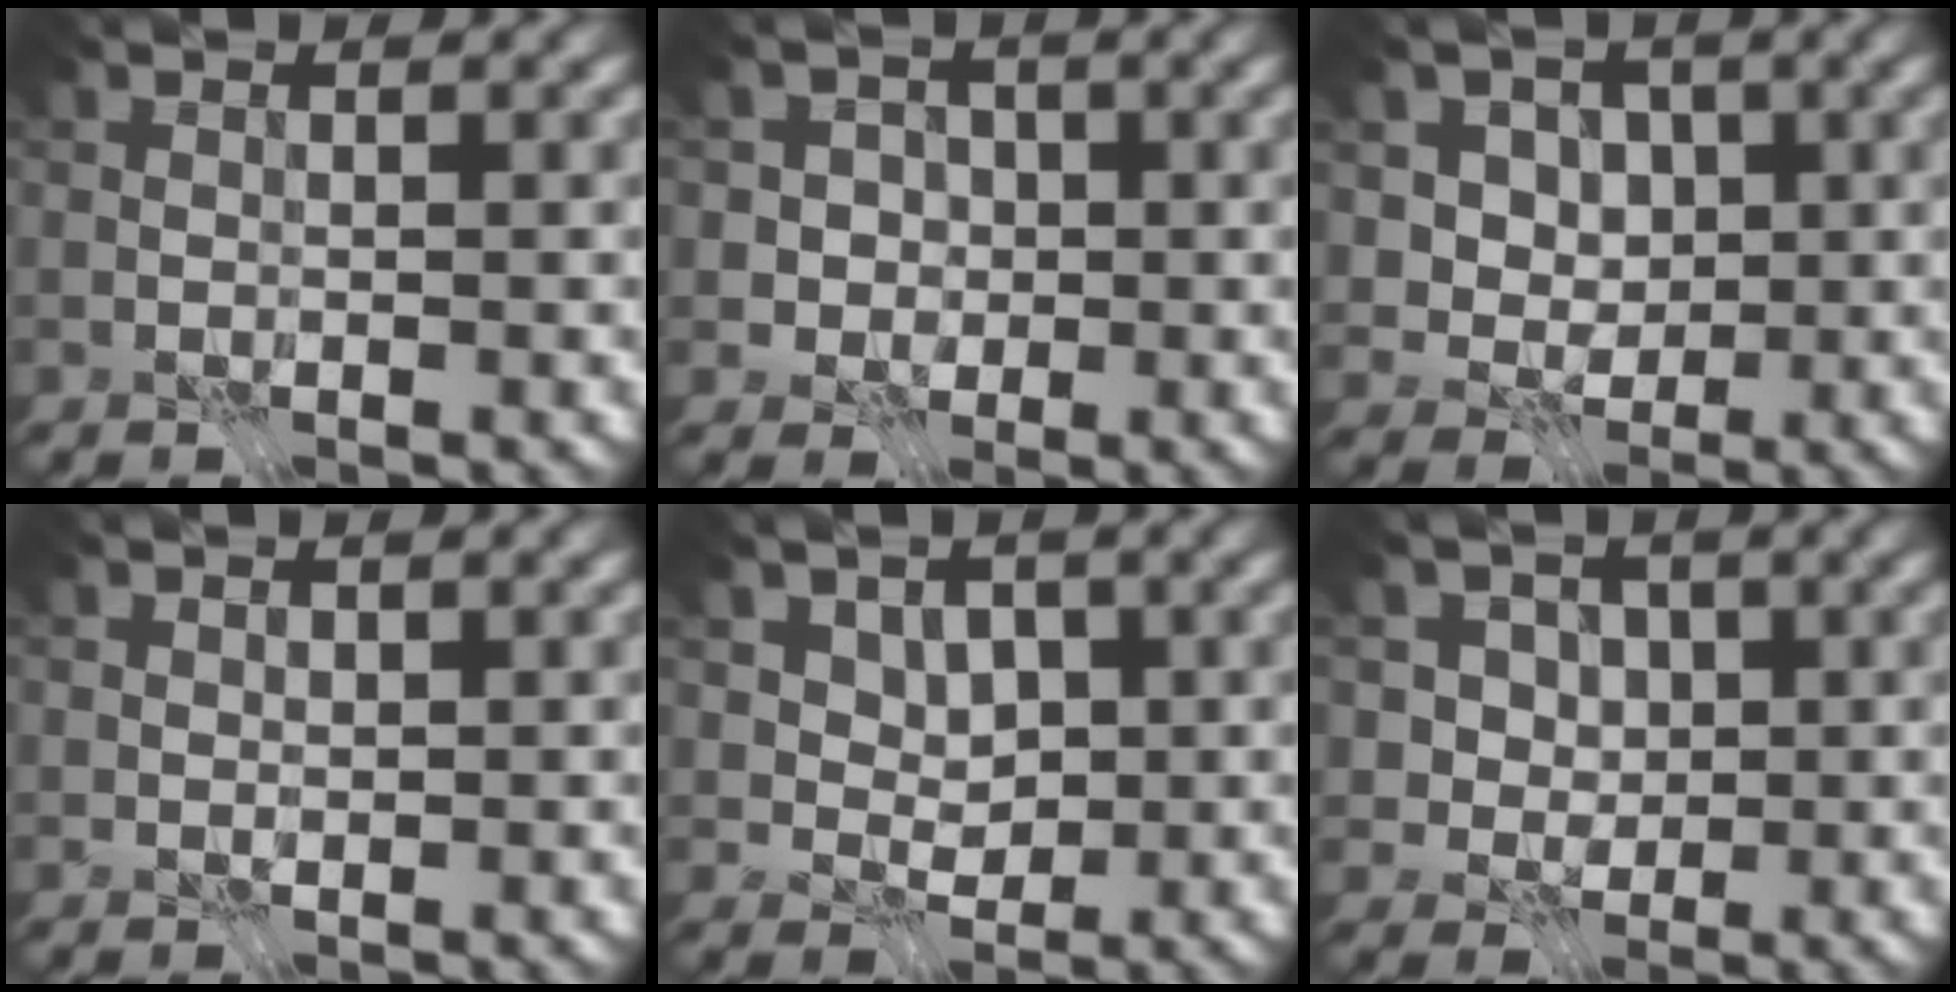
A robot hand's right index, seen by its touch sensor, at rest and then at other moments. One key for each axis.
{"total": 2.9, "fx": -0.1, "fy": 2.8, "fz": 0.7, "tx": 0.005, "ty": 0.003, "tz": -0.009}
{"total": 6.4, "fx": 1.3, "fy": 5.5, "fz": 3.1, "tx": -0.037, "ty": 0.009, "tz": 0.008}
{"total": 0.6, "fx": 0.4, "fy": 0.4, "fz": 0.2, "tx": -0.004, "ty": -0.001, "tz": 0.006}
{"total": 4.6, "fx": 1.7, "fy": 3.7, "fz": 2.1, "tx": -0.036, "ty": -0.009, "tz": 0.037}
{"total": 3.8, "fx": 0.8, "fy": 3.5, "fz": 1.4, "tx": -0.019, "ty": -0.008, "tz": 0.014}